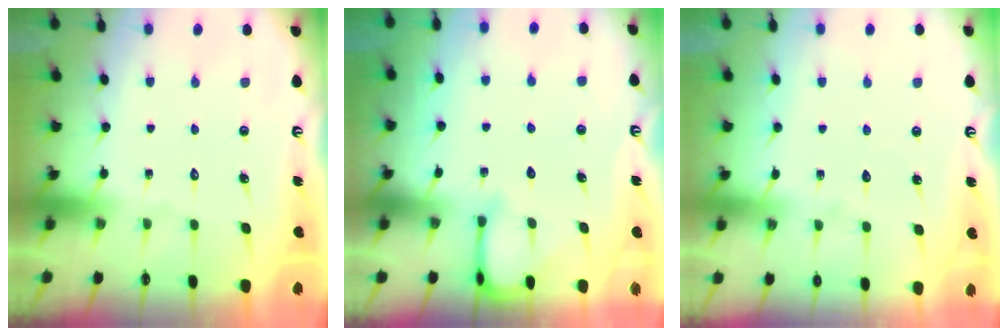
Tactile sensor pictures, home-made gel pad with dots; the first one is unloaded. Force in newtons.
{"total": 4.1, "press": 4.0, "slide": 0.5}
{"total": 3.0, "press": 3.0, "slide": 0.3}